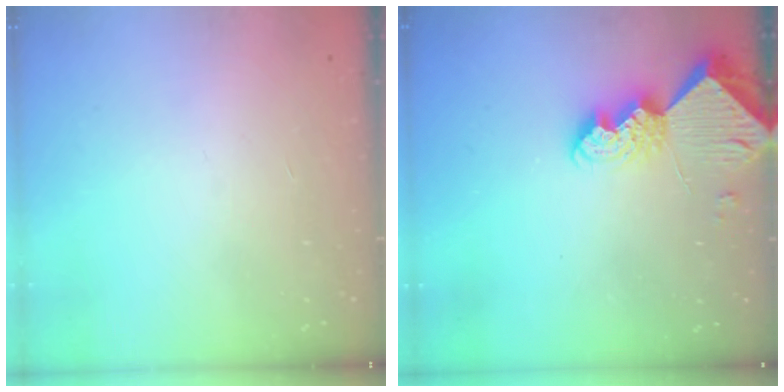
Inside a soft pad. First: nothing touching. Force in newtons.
{"total": 9.6, "press": 9.5, "slide": 0.9}